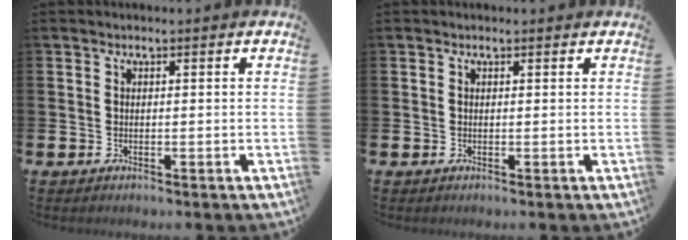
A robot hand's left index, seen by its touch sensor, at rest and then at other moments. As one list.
[{"total": 0.0}]